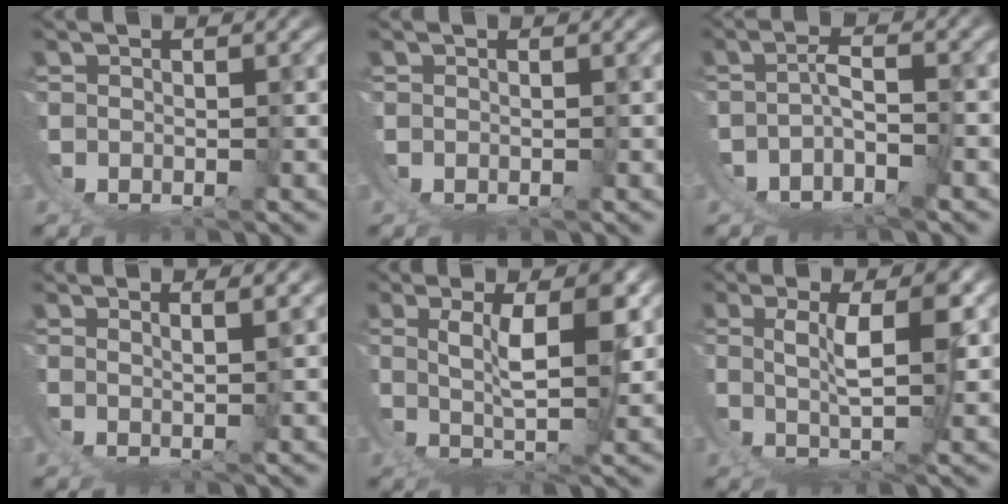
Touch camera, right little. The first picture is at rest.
{"total": 0.0}
{"total": 4.6, "force": [-2.4, 2.6, 3.0], "torque": [-0.046, -0.013, -0.037]}
{"total": 2.7, "force": [1.8, -1.7, 1.1], "torque": [-0.010, -0.007, 0.039]}
{"total": 6.1, "force": [1.9, -0.4, 5.8], "torque": [-0.070, -0.003, 0.039]}
{"total": 5.4, "force": [1.7, -0.9, 5.0], "torque": [-0.065, -0.004, 0.036]}